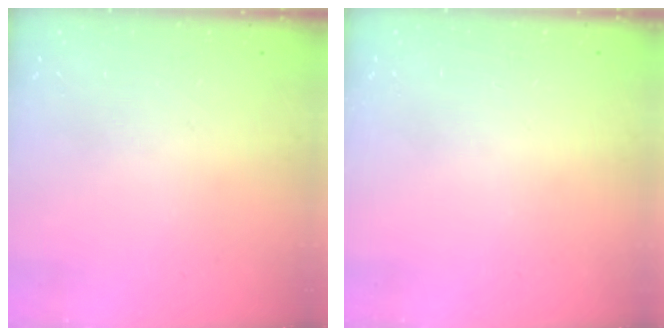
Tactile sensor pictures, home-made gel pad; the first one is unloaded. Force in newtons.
{"total": 0.0}